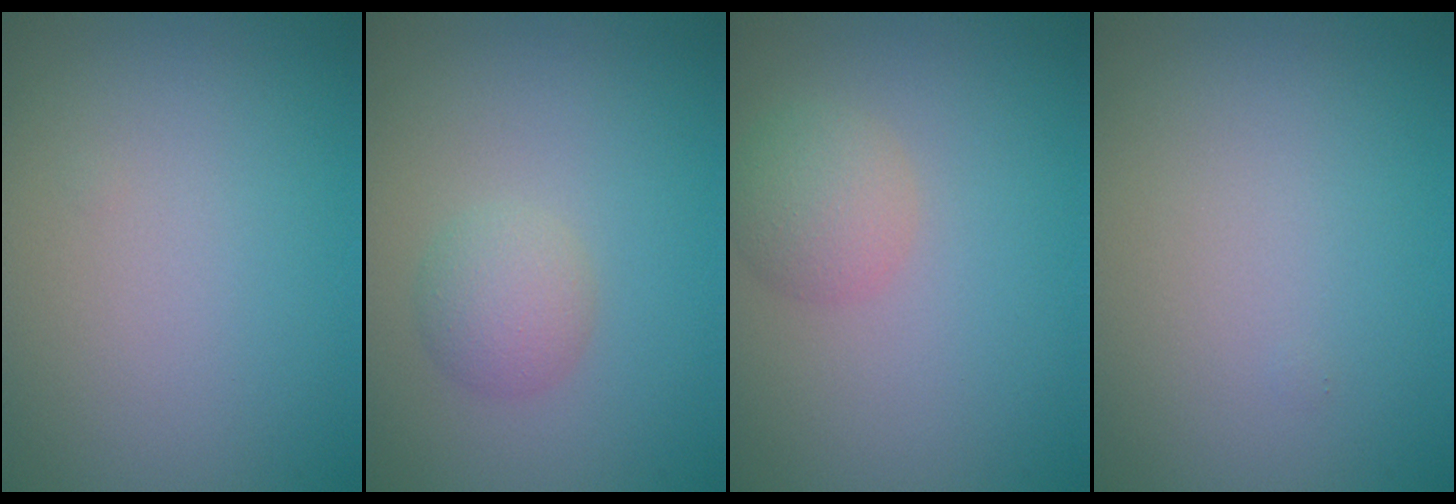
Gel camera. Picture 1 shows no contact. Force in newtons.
{"total": 2.2, "press": 2.2, "slide": 0.2}
{"total": 2.6, "press": 2.6, "slide": 0.1}
{"total": 0.0}